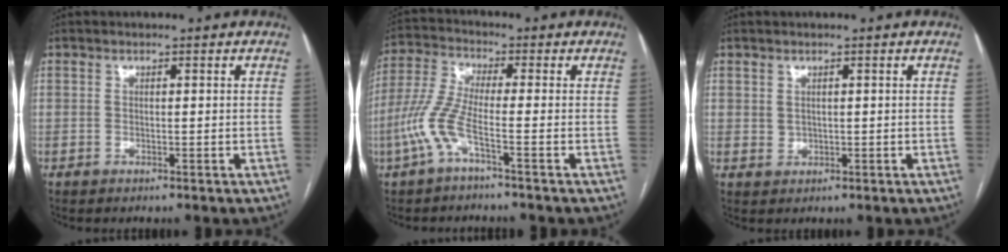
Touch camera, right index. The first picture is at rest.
{"total": 6.6, "force": [-2.9, 0.3, 5.9], "torque": [-0.143, 0.008, -0.067]}
{"total": 1.1, "force": [0.4, 1.0, 0.4], "torque": [-0.005, -0.002, 0.010]}